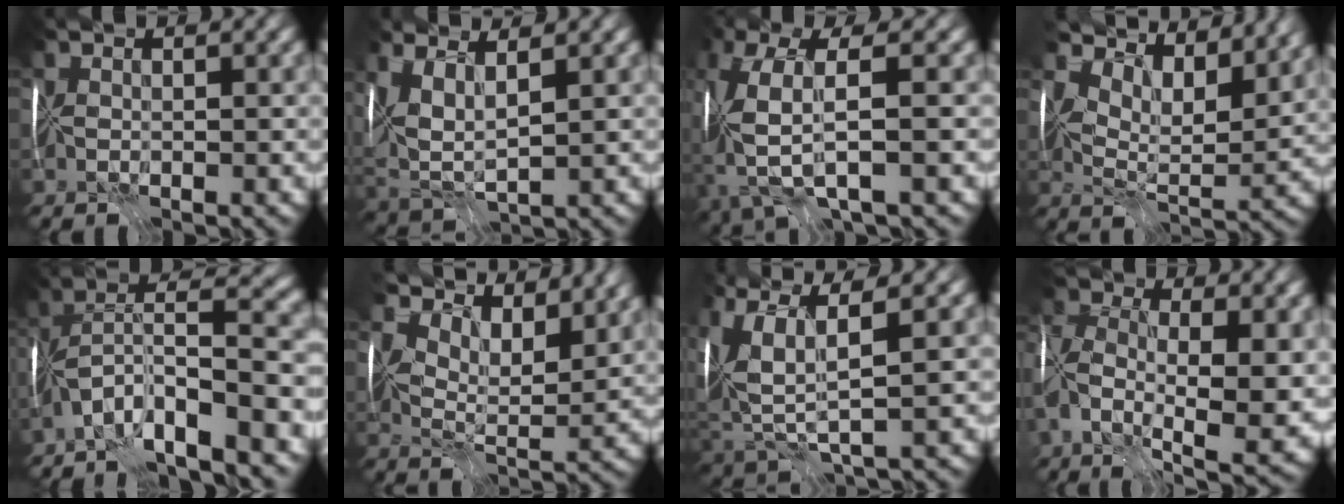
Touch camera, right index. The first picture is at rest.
{"total": 4.6, "force": [1.9, 1.6, 3.8], "torque": [-0.101, -0.008, 0.045]}
{"total": 6.3, "force": [-1.5, 1.4, 5.9], "torque": [-0.159, -0.014, -0.028]}
{"total": 8.1, "force": [7.1, 1.8, 3.3], "torque": [-0.072, -0.001, 0.109]}
{"total": 8.5, "force": [-5.8, 0.7, 6.1], "torque": [-0.094, 0.013, -0.110]}
{"total": 7.2, "force": [6.5, 1.5, 2.6], "torque": [-0.059, -0.003, 0.096]}
{"total": 6.1, "force": [2.7, 1.7, 5.2], "torque": [-0.137, -0.006, 0.062]}
{"total": 11.6, "force": [-1.4, 6.1, 9.7], "torque": [-0.187, -0.022, -0.018]}